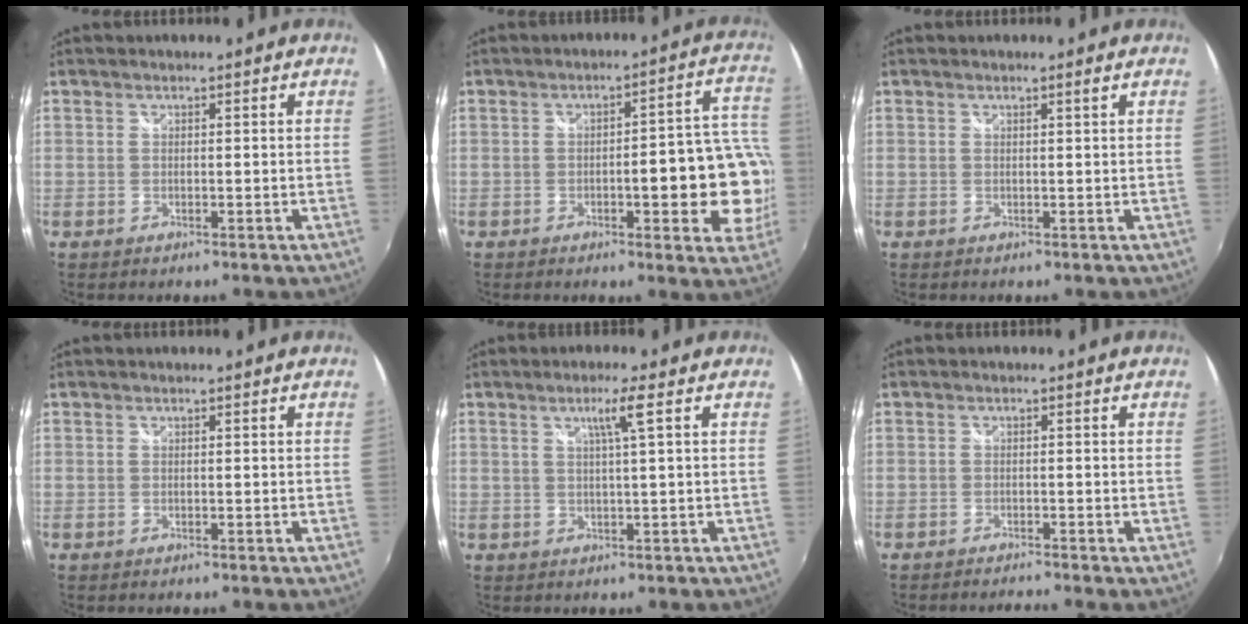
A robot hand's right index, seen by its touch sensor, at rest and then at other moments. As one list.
[{"total": 14.6, "force": [-3.3, 4.0, 13.7], "torque": [-0.172, 0.014, -0.039]}, {"total": 0.6, "force": [0.3, -0.2, 0.4], "torque": [-0.008, -0.002, 0.004]}, {"total": 0.0}, {"total": 3.7, "force": [1.4, -0.8, 3.3], "torque": [-0.060, -0.001, 0.026]}, {"total": 2.0, "force": [-1.9, -0.4, 0.3], "torque": [-0.011, -0.010, -0.038]}]